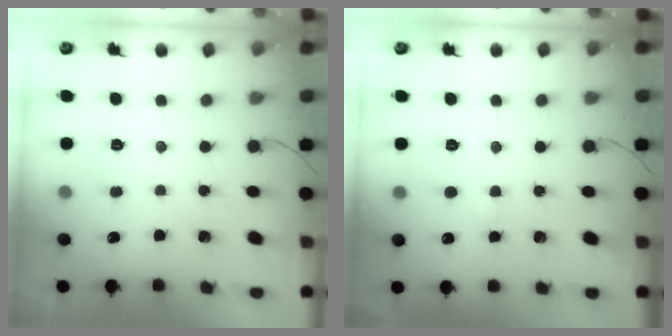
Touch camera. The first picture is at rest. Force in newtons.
{"total": 1.3, "press": 1.0, "slide": 0.7}